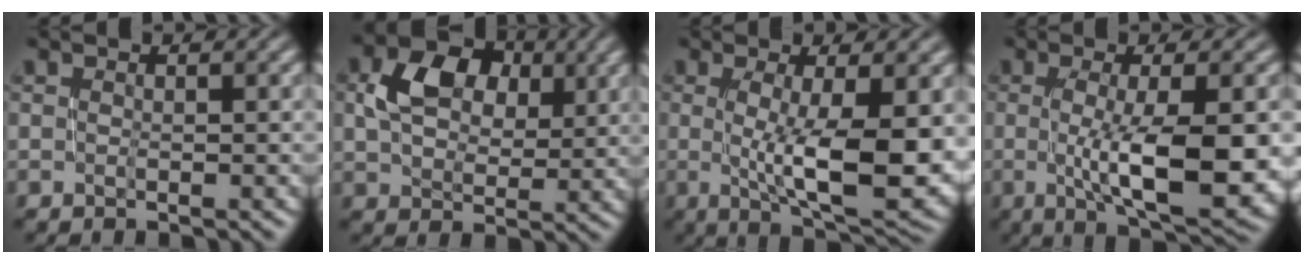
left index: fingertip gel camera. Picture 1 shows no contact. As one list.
[{"total": 6.7, "force": [2.4, 4.8, 4.1], "torque": [-0.079, 0.007, 0.042]}, {"total": 9.1, "force": [-0.6, 2.6, 8.7], "torque": [-0.131, -0.014, -0.001]}, {"total": 9.2, "force": [-1.1, 2.7, 8.8], "torque": [-0.139, -0.015, -0.009]}]